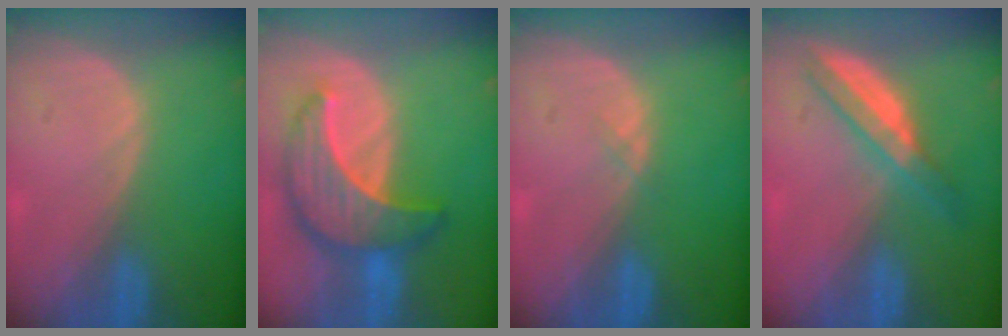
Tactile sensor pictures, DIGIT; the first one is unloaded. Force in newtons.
{"total": 9.6, "press": 9.6, "slide": 0.8}
{"total": 0.6, "press": 0.5, "slide": 0.2}
{"total": 6.0, "press": 5.2, "slide": 3.0}